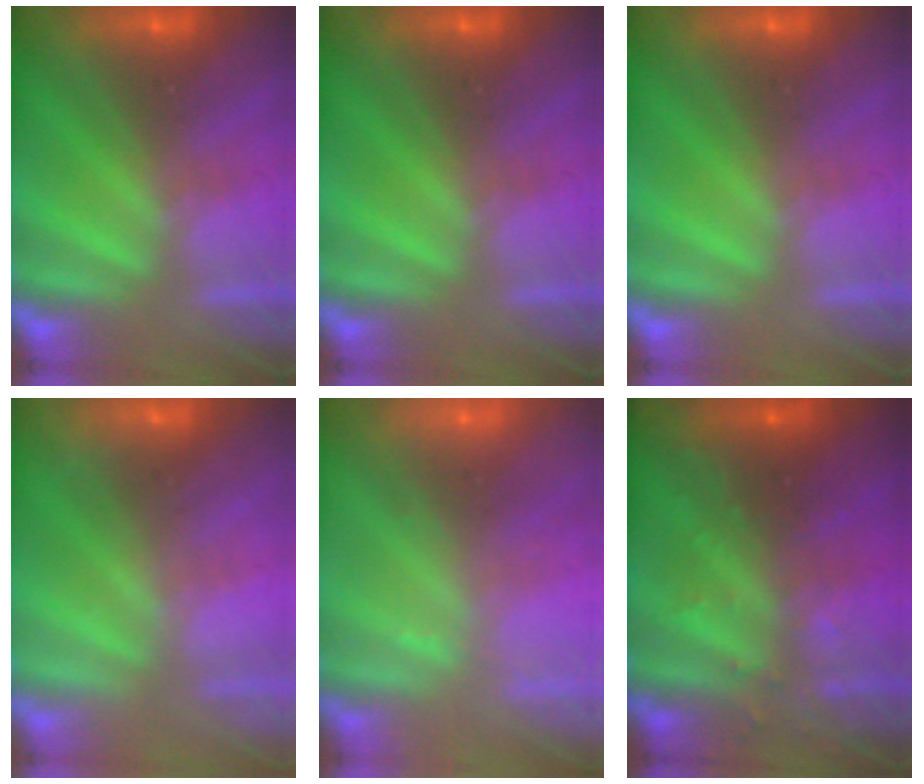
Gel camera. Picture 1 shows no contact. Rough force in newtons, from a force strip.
{"total": 0.0}
{"total": 0.0}
{"total": 2.1}
{"total": 7.0}
{"total": 3.1}